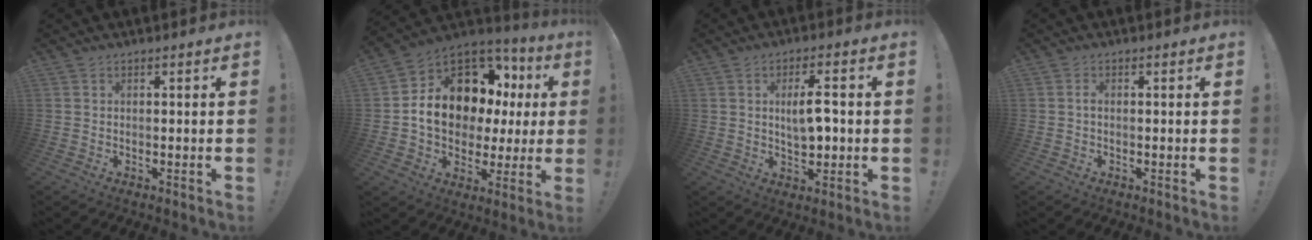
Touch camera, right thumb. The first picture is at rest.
{"total": 14.8, "force": [3.7, 10.9, 9.4], "torque": [-0.147, -0.020, 0.083]}
{"total": 7.4, "force": [0.5, 2.9, 6.8], "torque": [-0.102, 0.002, 0.007]}
{"total": 0.9, "force": [-0.5, 0.6, 0.5], "torque": [-0.017, 0.007, -0.008]}